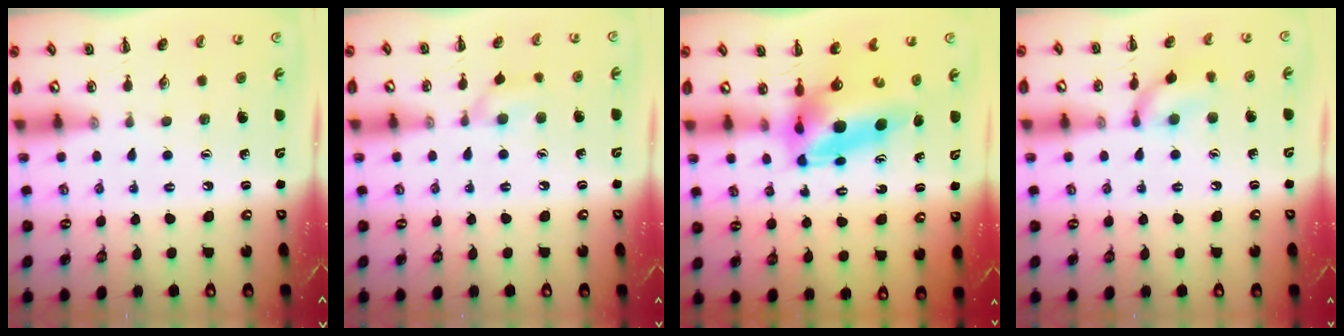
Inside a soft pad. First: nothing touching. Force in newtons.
{"total": 7.1, "press": 6.7, "slide": 2.3}
{"total": 8.3, "press": 7.9, "slide": 2.4}
{"total": 10.0, "press": 10.0, "slide": 0.5}